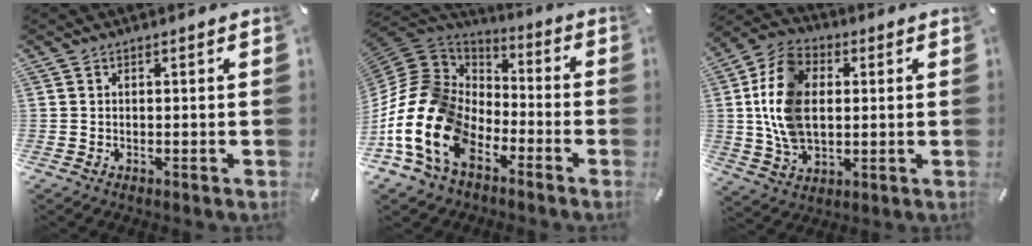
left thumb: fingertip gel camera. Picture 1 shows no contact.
{"total": 19.0, "force": [-8.6, 13.4, 10.4], "torque": [-0.256, 0.019, -0.156]}
{"total": 14.7, "force": [1.3, 10.6, 10.0], "torque": [-0.226, 0.011, 0.025]}